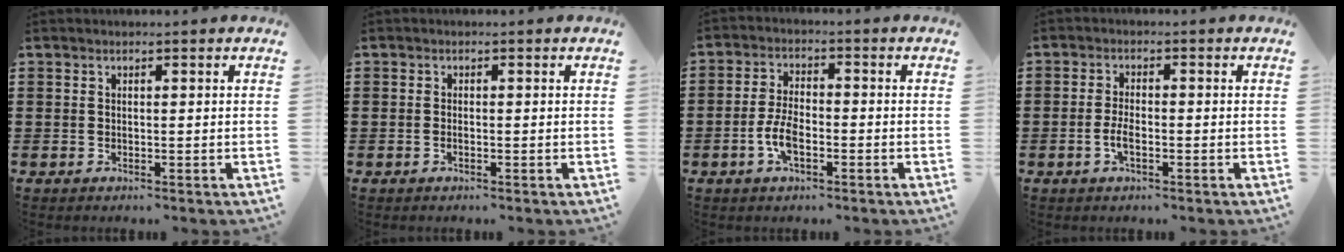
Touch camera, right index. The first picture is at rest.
{"total": 0.6, "force": [-0.4, 0.2, 0.5], "torque": [-0.011, -0.005, -0.005]}
{"total": 5.4, "force": [-1.9, 2.5, 4.4], "torque": [-0.104, -0.002, -0.040]}
{"total": 3.2, "force": [-1.0, 1.2, 2.8], "torque": [-0.065, -0.002, -0.023]}